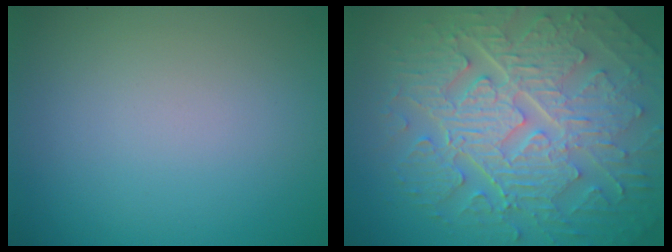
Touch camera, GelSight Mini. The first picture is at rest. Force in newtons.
{"total": 10.2, "press": 6.9, "slide": 7.5}